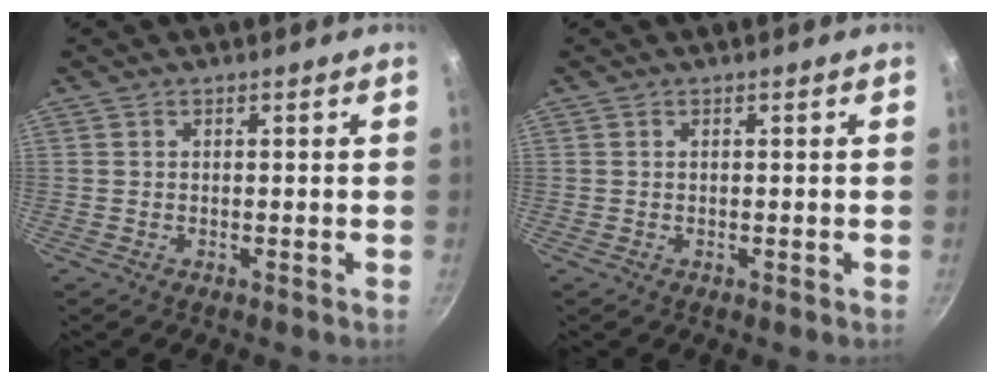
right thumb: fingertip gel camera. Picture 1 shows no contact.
{"total": 0.0}